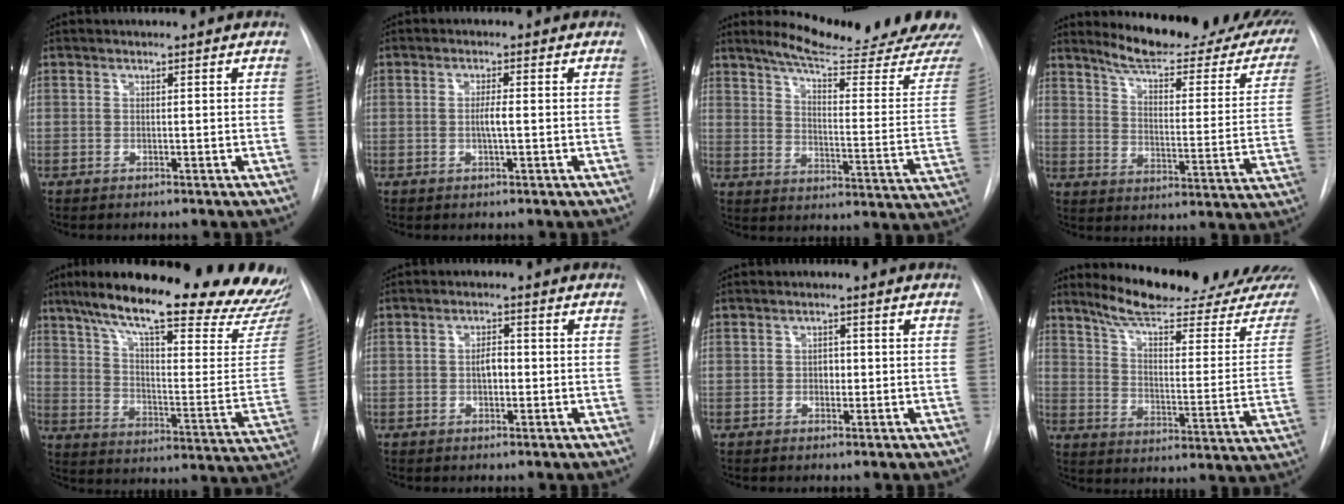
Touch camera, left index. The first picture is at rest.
{"total": 2.1, "force": [-0.3, 0.1, 2.1], "torque": [-0.037, 0.000, -0.006]}
{"total": 21.4, "force": [19.9, -0.3, 7.7], "torque": [-0.111, -0.114, 0.249]}
{"total": 23.6, "force": [20.5, 5.0, 10.5], "torque": [-0.125, -0.062, 0.244]}
{"total": 31.7, "force": [25.3, 5.7, 18.1], "torque": [-0.246, -0.044, 0.334]}
{"total": 2.5, "force": [-0.4, 1.3, 2.1], "torque": [-0.030, 0.005, -0.006]}
{"total": 1.6, "force": [-0.2, 1.2, 1.0], "torque": [-0.010, 0.003, -0.003]}
{"total": 23.6, "force": [21.4, 2.5, 9.6], "torque": [-0.132, -0.084, 0.278]}